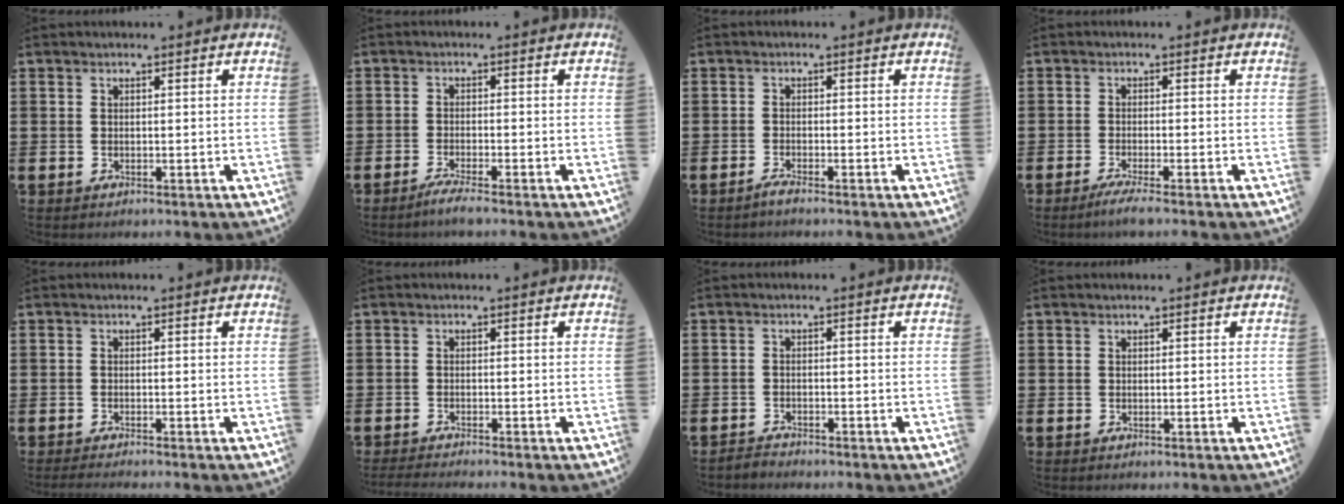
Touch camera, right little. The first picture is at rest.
{"total": 2.0, "force": [-1.4, 0.0, 1.4], "torque": [-0.023, 0.000, -0.025]}
{"total": 1.1, "force": [-0.8, 0.0, 0.7], "torque": [-0.012, -0.003, -0.014]}
{"total": 2.0, "force": [-1.2, 0.0, 1.6], "torque": [-0.024, -0.002, -0.023]}
{"total": 0.8, "force": [-0.7, -0.1, 0.4], "torque": [-0.006, -0.003, -0.013]}
{"total": 1.0, "force": [-0.9, -0.1, 0.4], "torque": [-0.006, -0.001, -0.017]}
{"total": 1.2, "force": [-1.1, 0.1, -0.1], "torque": [-0.002, 0.003, -0.024]}
{"total": 0.0}